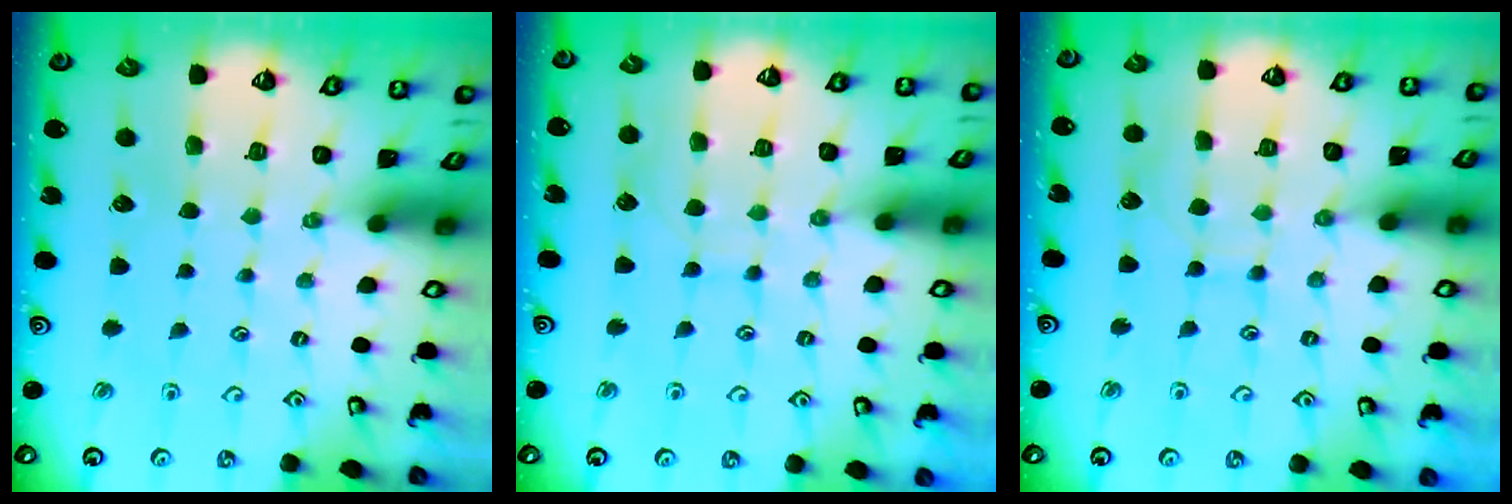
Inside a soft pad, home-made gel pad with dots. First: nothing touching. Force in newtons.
{"total": 5.9, "press": 5.9, "slide": 0.5}
{"total": 5.6, "press": 5.6, "slide": 0.5}